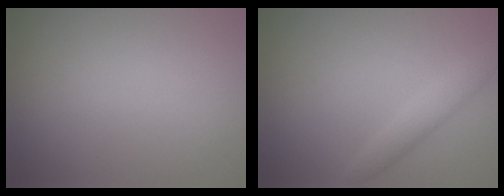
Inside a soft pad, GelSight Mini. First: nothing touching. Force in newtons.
{"total": 1.9, "press": 1.9, "slide": 0.1}